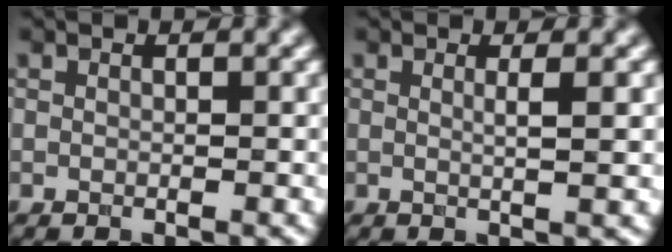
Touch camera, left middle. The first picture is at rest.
{"total": 2.1, "force": [0.3, 0.5, 2.0], "torque": [-0.028, 0.002, -0.002]}